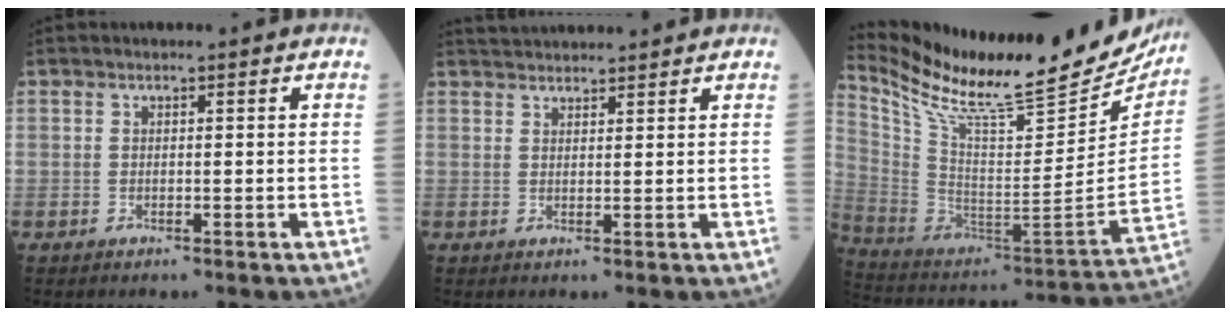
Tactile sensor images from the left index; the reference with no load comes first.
{"total": 5.3, "force": [5.2, 0.6, 1.2], "torque": [-0.020, 0.032, 0.080]}
{"total": 30.4, "force": [26.6, 4.2, 14.1], "torque": [-0.258, -0.083, 0.392]}